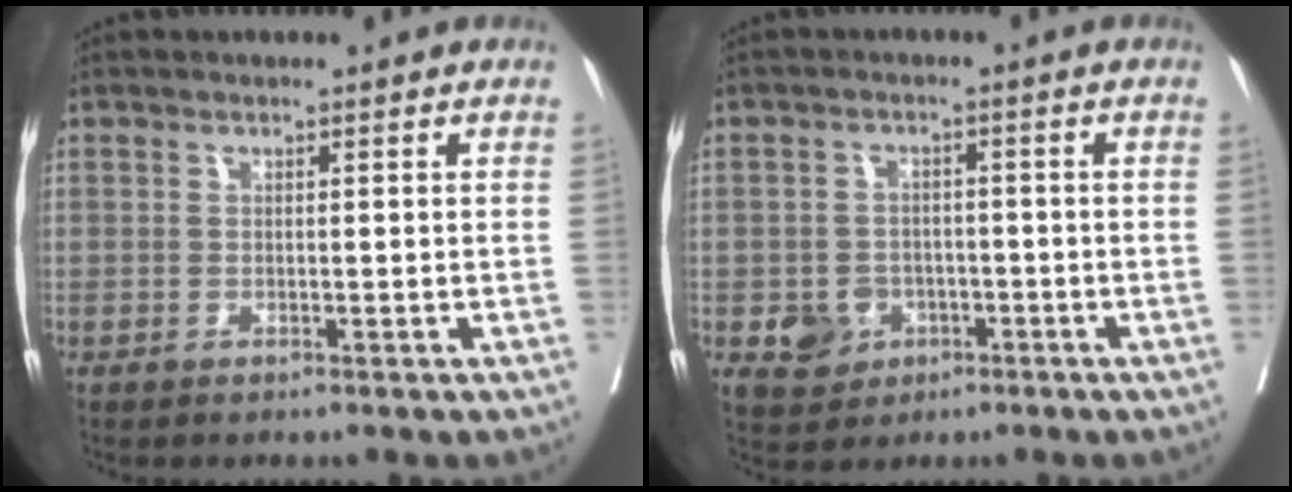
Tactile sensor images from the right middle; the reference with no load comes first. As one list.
[{"total": 5.0, "force": [-2.0, 4.3, 1.7], "torque": [-0.020, 0.006, -0.022]}]